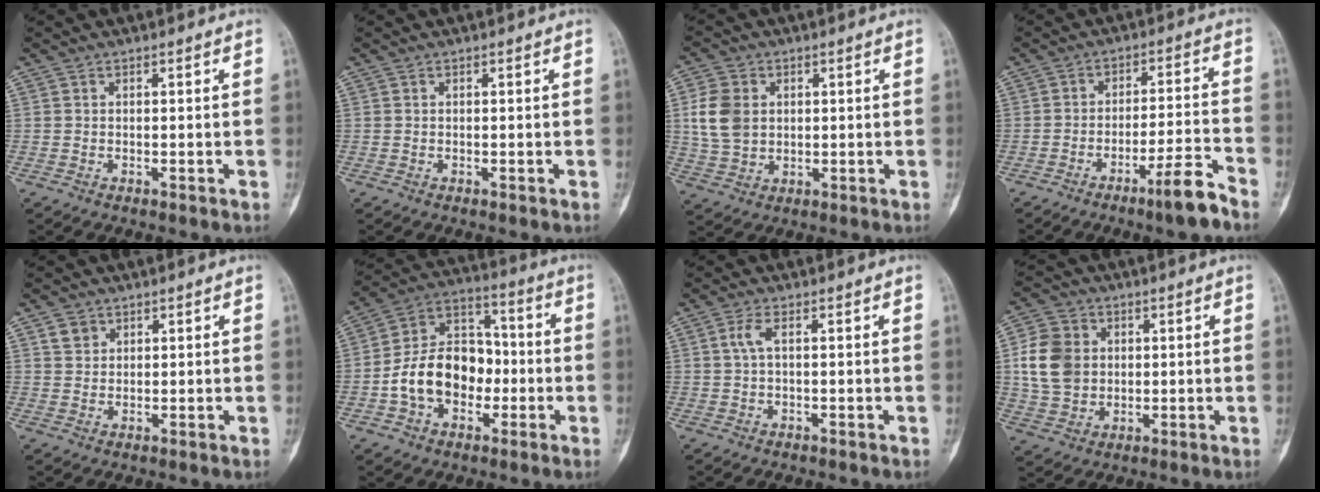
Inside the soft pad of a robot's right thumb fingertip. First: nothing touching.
{"total": 0.0}
{"total": 8.4, "force": [1.5, 6.5, 5.2], "torque": [-0.096, -0.001, 0.034]}
{"total": 8.1, "force": [-5.8, 0.3, 5.6], "torque": [-0.091, 0.042, -0.098]}
{"total": 2.6, "force": [1.5, 2.0, 0.8], "torque": [-0.002, -0.005, 0.027]}
{"total": 15.4, "force": [-3.1, 11.2, 10.1], "torque": [-0.143, 0.047, -0.060]}
{"total": 2.4, "force": [0.4, 0.8, 2.2], "torque": [-0.058, 0.008, 0.010]}
{"total": 10.8, "force": [1.5, 8.9, 6.0], "torque": [-0.098, 0.003, 0.030]}